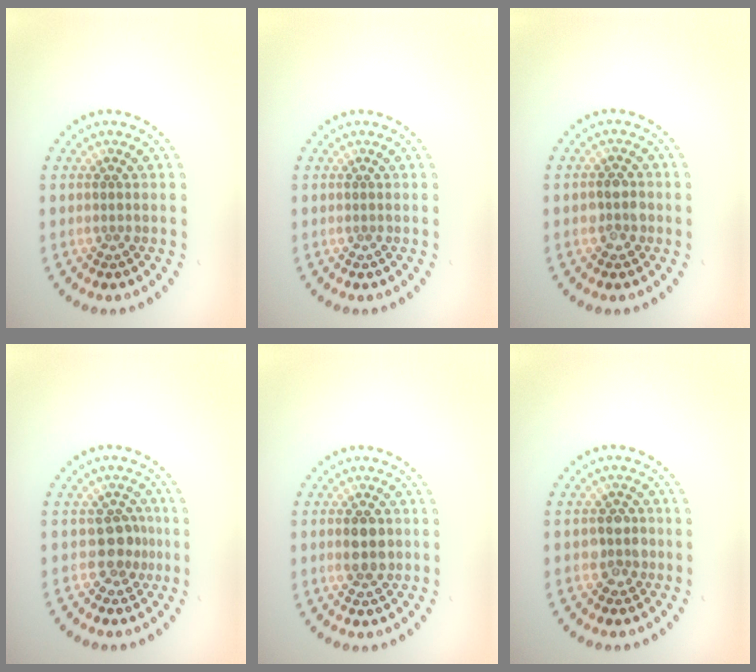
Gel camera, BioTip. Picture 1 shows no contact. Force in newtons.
{"total": 0.0}
{"total": 2.2, "press": 2.1, "slide": 0.6}
{"total": 2.3, "press": 1.9, "slide": 1.3}
{"total": 3.0, "press": 3.0, "slide": 0.0}
{"total": 2.2, "press": 2.0, "slide": 1.0}